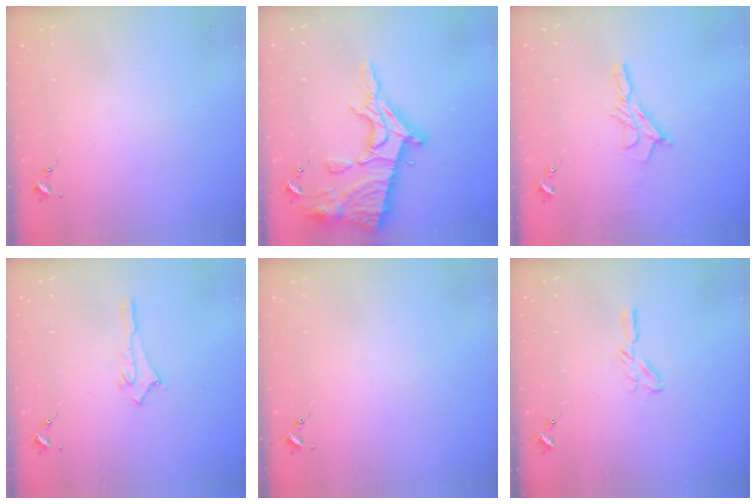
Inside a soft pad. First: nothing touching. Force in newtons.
{"total": 24.8, "press": 24.7, "slide": 2.3}
{"total": 9.6, "press": 9.6, "slide": 0.6}
{"total": 3.7, "press": 3.7, "slide": 0.2}
{"total": 0.0}
{"total": 4.4, "press": 4.3, "slide": 0.4}